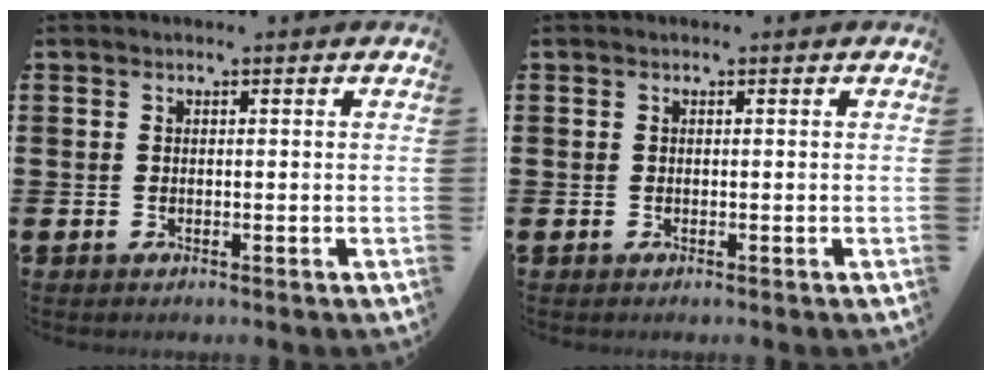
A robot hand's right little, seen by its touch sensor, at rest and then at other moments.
{"total": 0.0}